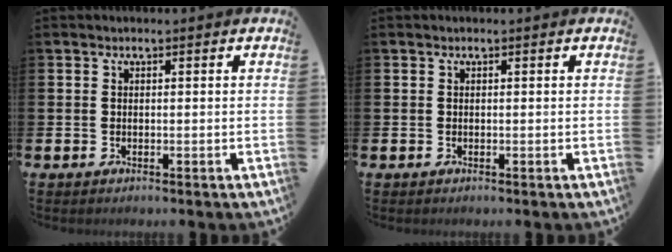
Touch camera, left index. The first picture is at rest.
{"total": 0.0}